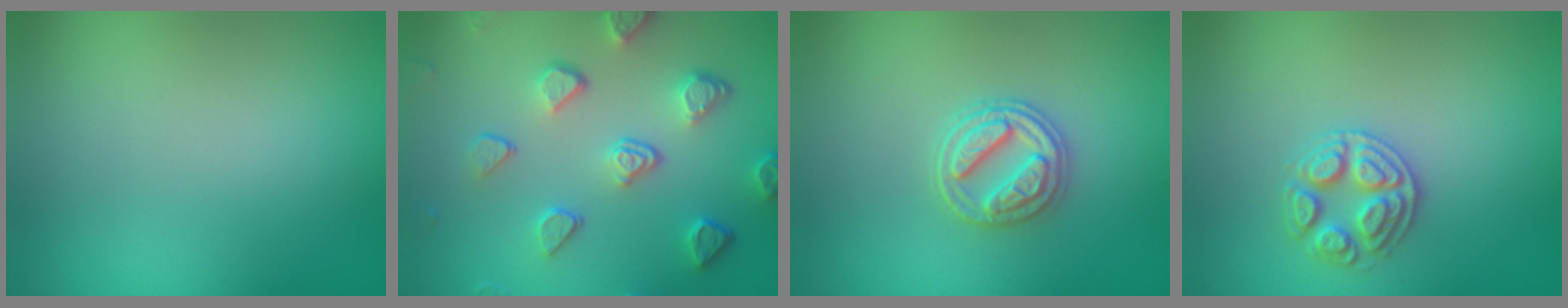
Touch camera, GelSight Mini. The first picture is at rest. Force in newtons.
{"total": 5.0, "press": 3.8, "slide": 3.3}
{"total": 3.1, "press": 2.9, "slide": 1.0}
{"total": 2.6, "press": 2.6, "slide": 0.4}